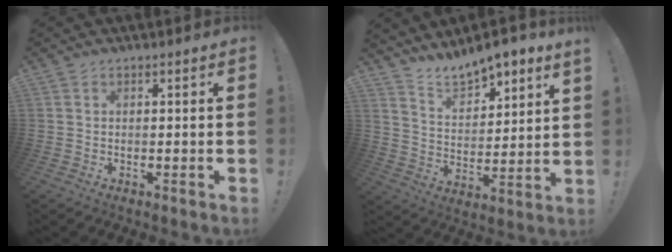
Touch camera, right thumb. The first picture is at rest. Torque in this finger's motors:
{"motor_torque": [0.75, 1.73, 0.14, 0.25, 0.19]}